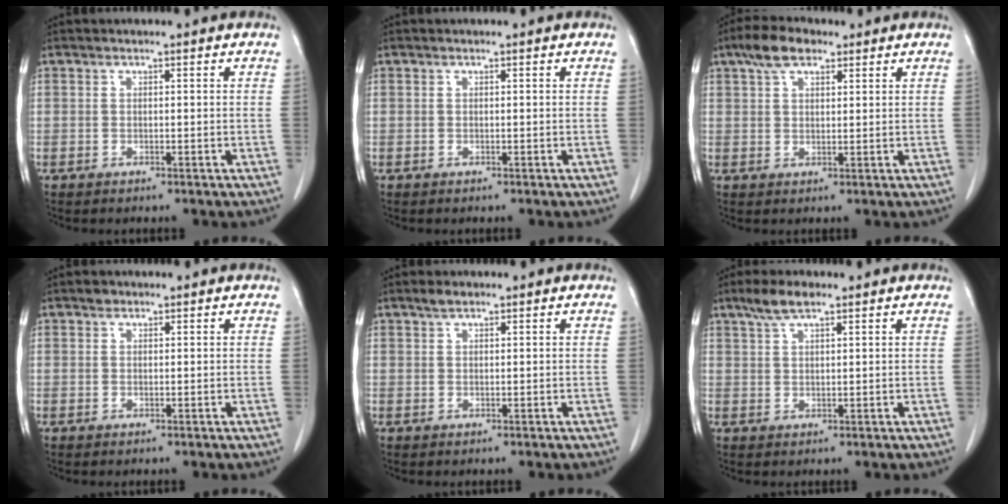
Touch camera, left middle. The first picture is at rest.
{"total": 0.0}
{"total": 5.7, "force": [3.7, 2.4, 3.6], "torque": [-0.073, 0.016, 0.067]}
{"total": 0.9, "force": [0.7, 0.5, 0.2], "torque": [-0.005, 0.001, 0.010]}
{"total": 1.6, "force": [1.3, 0.5, 0.8], "torque": [-0.021, 0.004, 0.024]}
{"total": 4.2, "force": [3.0, 0.9, 2.7], "torque": [-0.063, 0.009, 0.060]}